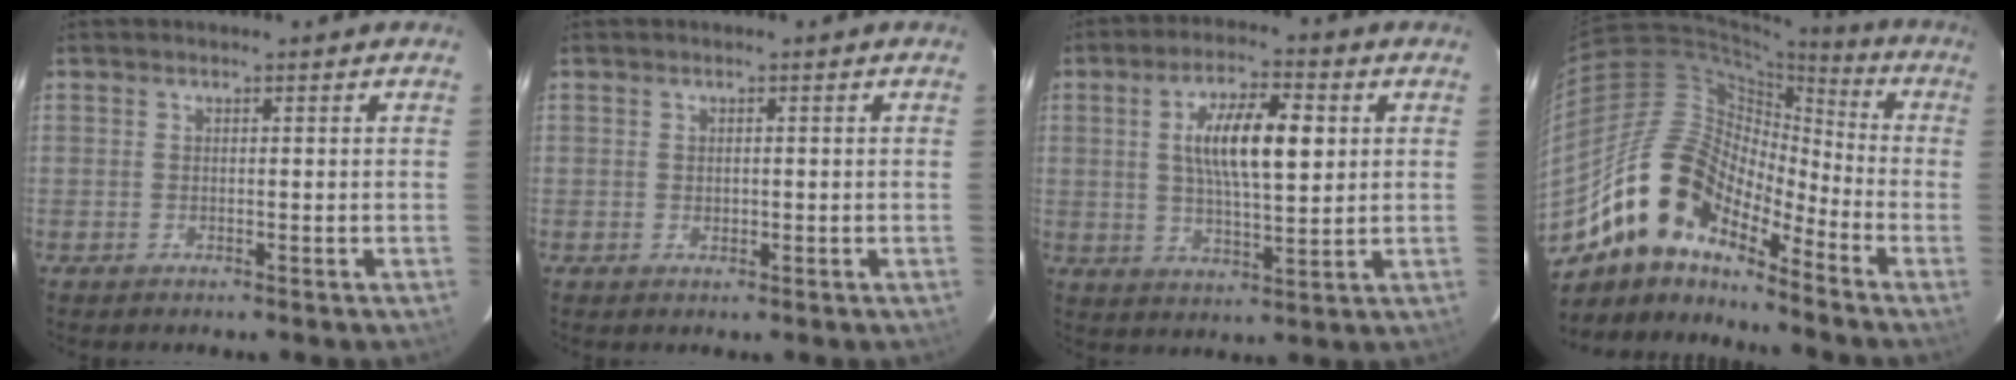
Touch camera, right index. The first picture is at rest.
{"total": 1.0, "force": [0.0, 0.8, 0.6], "torque": [-0.009, 0.003, 0.001]}
{"total": 11.6, "force": [2.6, 3.7, 10.7], "torque": [-0.188, 0.009, 0.046]}
{"total": 15.4, "force": [-11.4, 5.9, 8.4], "torque": [-0.141, 0.009, -0.228]}